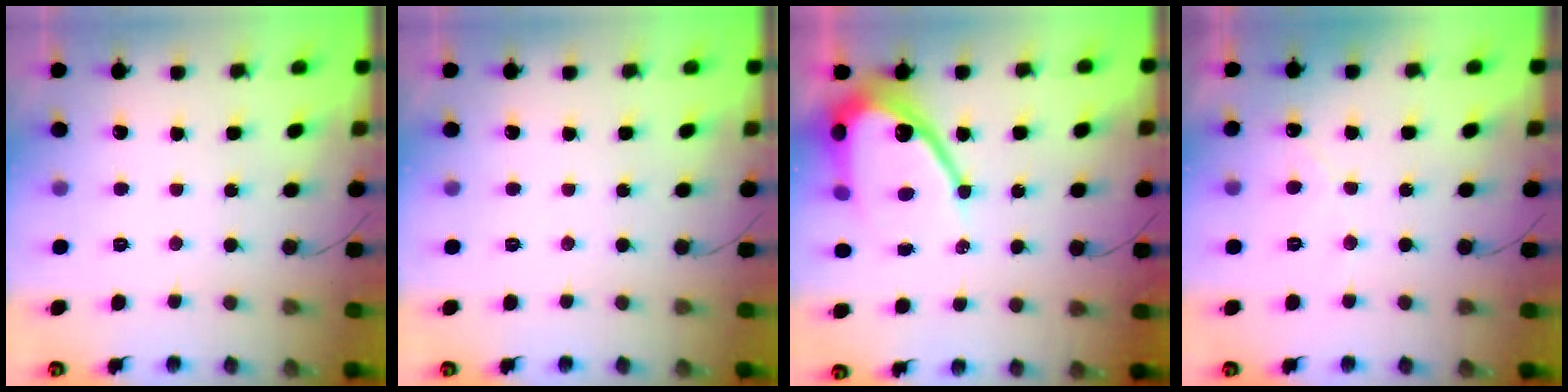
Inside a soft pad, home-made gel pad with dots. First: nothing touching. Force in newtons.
{"total": 0.0}
{"total": 13.6, "press": 13.5, "slide": 1.1}
{"total": 2.8, "press": 2.8, "slide": 0.1}